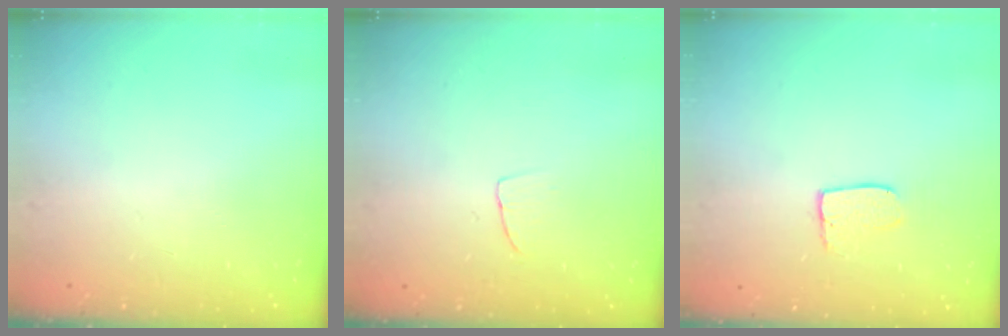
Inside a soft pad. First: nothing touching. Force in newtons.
{"total": 3.3, "press": 3.3, "slide": 0.2}
{"total": 5.2, "press": 5.2, "slide": 0.3}